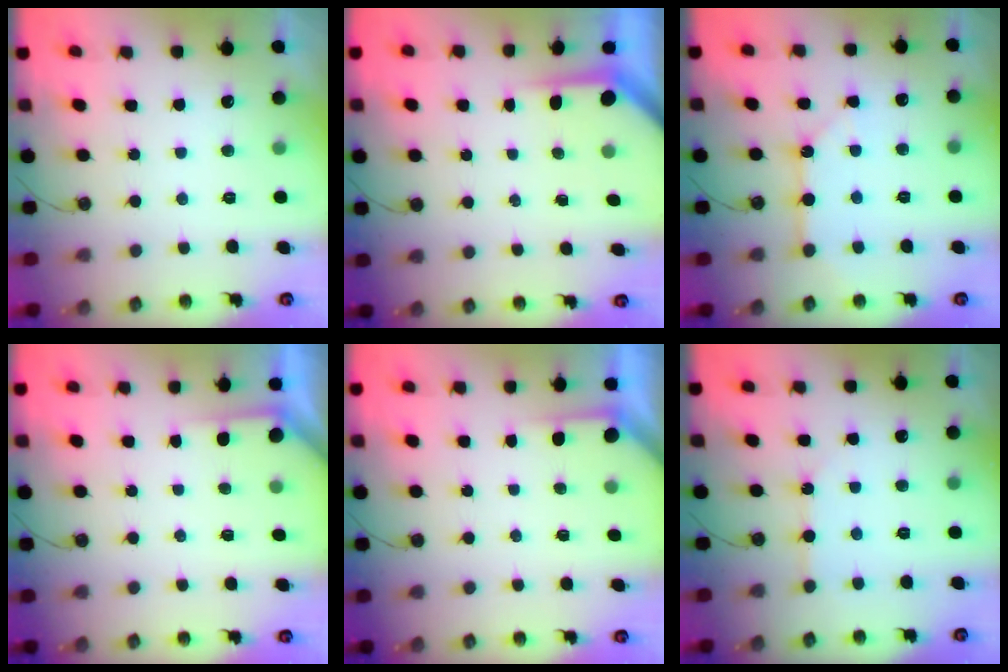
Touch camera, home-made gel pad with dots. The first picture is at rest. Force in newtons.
{"total": 3.5, "press": 3.5, "slide": 0.3}
{"total": 6.3, "press": 6.3, "slide": 0.7}
{"total": 2.7, "press": 2.7, "slide": 0.3}
{"total": 1.7, "press": 1.7, "slide": 0.2}
{"total": 3.8, "press": 3.8, "slide": 0.6}